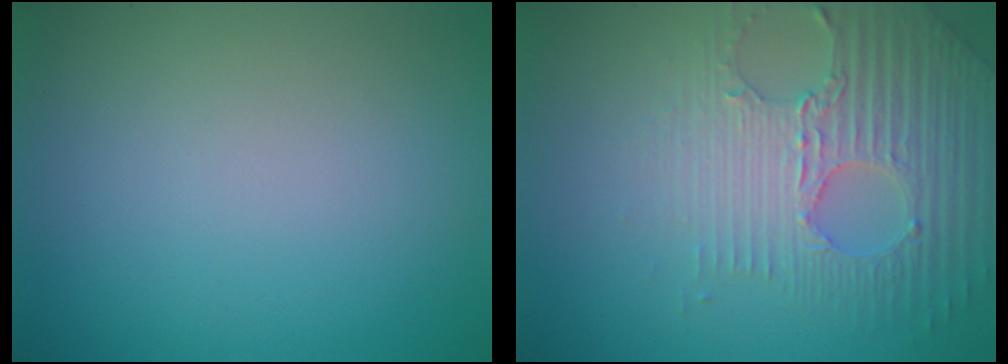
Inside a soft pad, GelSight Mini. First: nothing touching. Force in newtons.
{"total": 4.7, "press": 4.2, "slide": 1.9}